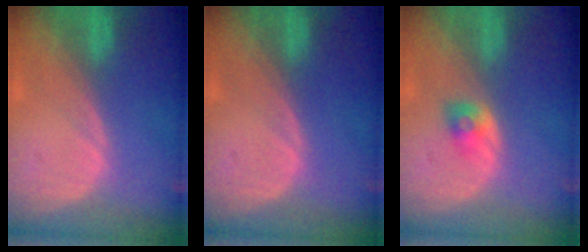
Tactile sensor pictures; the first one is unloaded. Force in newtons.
{"total": 0.0}
{"total": 2.5, "press": 2.3, "slide": 0.9}